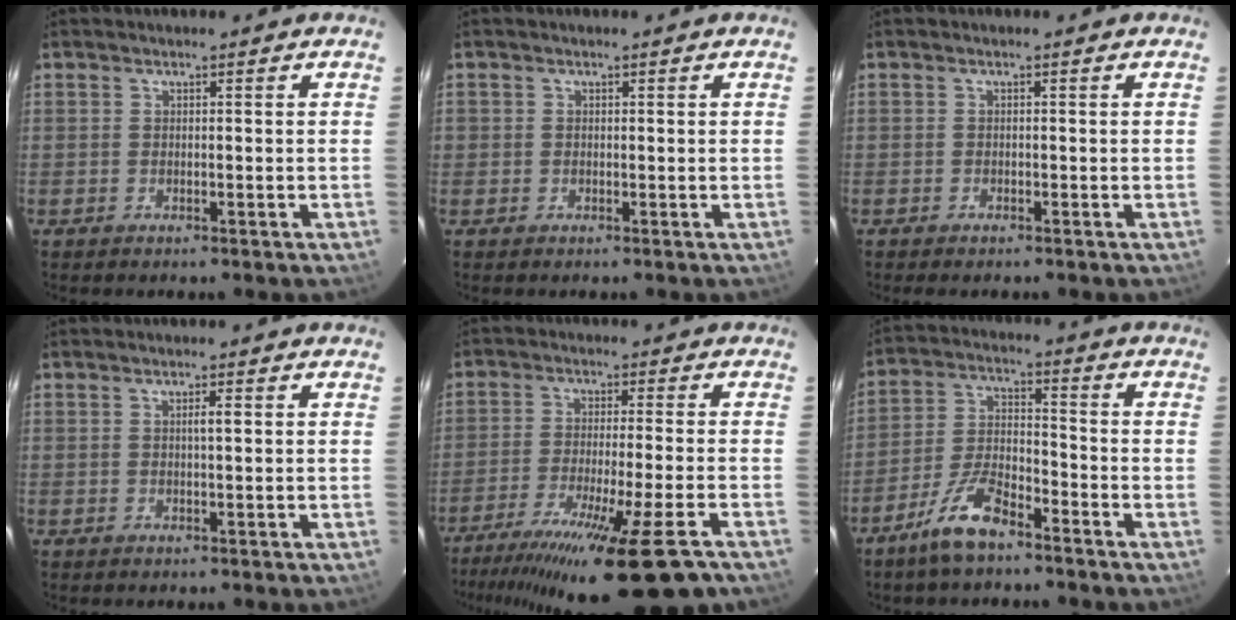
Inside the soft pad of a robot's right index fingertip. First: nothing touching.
{"total": 0.6, "force": [0.0, 0.5, 0.1], "torque": [0.002, 0.003, -0.002]}
{"total": 1.0, "force": [-0.8, 0.3, 0.4], "torque": [-0.010, -0.002, -0.009]}
{"total": 1.3, "force": [0.2, 0.0, 1.3], "torque": [-0.024, 0.002, 0.003]}
{"total": 20.4, "force": [-14.9, 0.0, 14.0], "torque": [-0.173, -0.064, -0.233]}
{"total": 8.5, "force": [-6.2, 2.2, 5.4], "torque": [-0.119, -0.006, -0.124]}